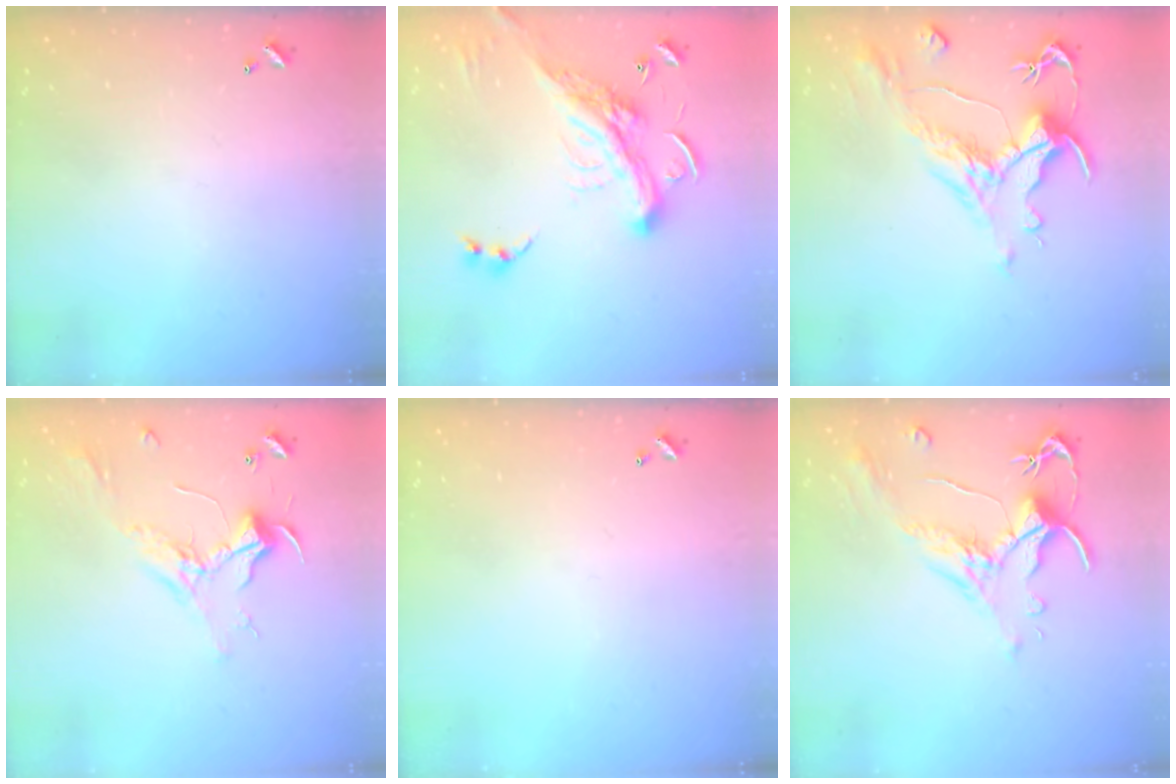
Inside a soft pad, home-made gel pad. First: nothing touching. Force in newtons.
{"total": 6.7, "press": 6.7, "slide": 1.0}
{"total": 2.0, "press": 1.5, "slide": 1.4}
{"total": 2.4, "press": 2.3, "slide": 0.8}
{"total": 0.0}
{"total": 1.5, "press": 1.0, "slide": 1.1}